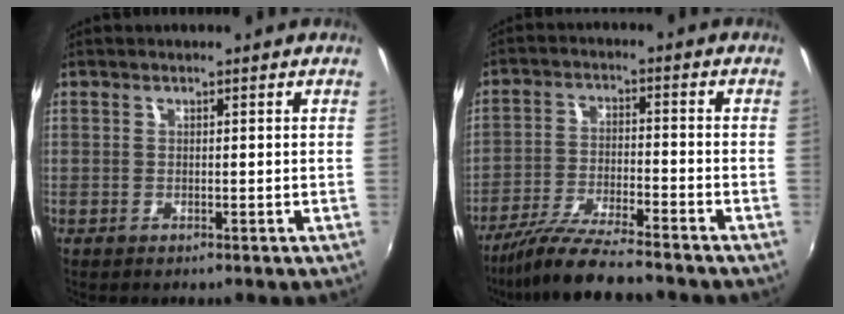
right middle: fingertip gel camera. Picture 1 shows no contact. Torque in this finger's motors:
{"motor_torque": [1.09, -1.05, 0.20, 0.08]}